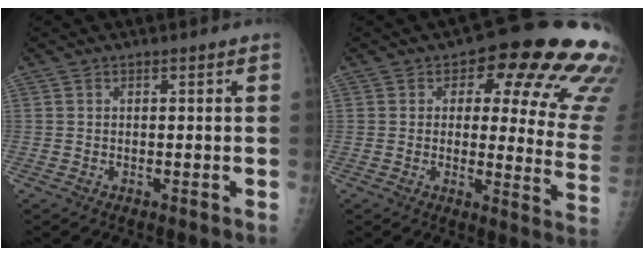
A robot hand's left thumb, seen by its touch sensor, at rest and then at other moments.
{"total": 19.7, "force": [10.3, 8.5, 14.5], "torque": [-0.118, -0.049, 0.107]}